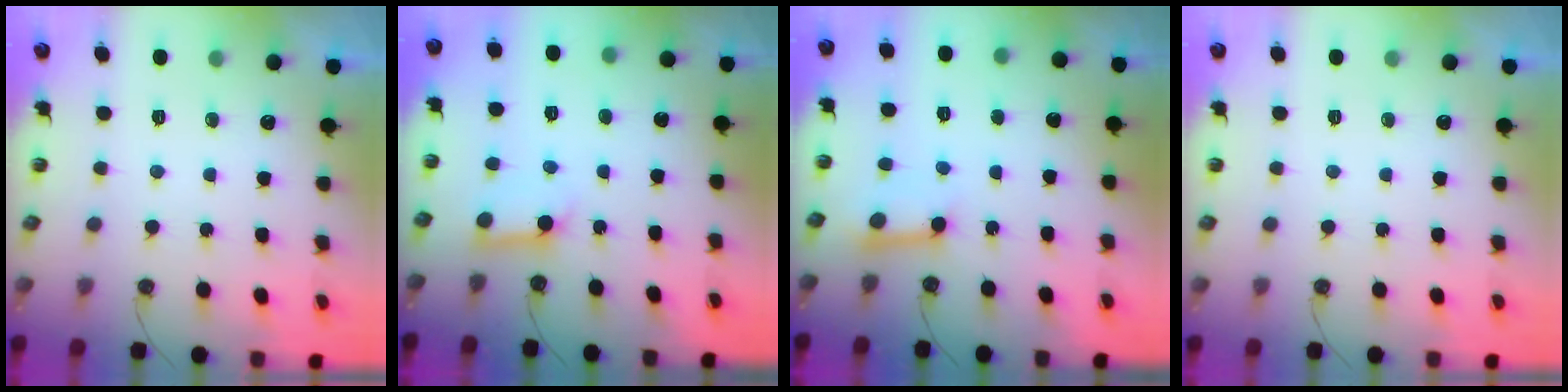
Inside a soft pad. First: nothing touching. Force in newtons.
{"total": 7.4, "press": 7.3, "slide": 0.9}
{"total": 8.6, "press": 8.5, "slide": 0.9}
{"total": 0.0}